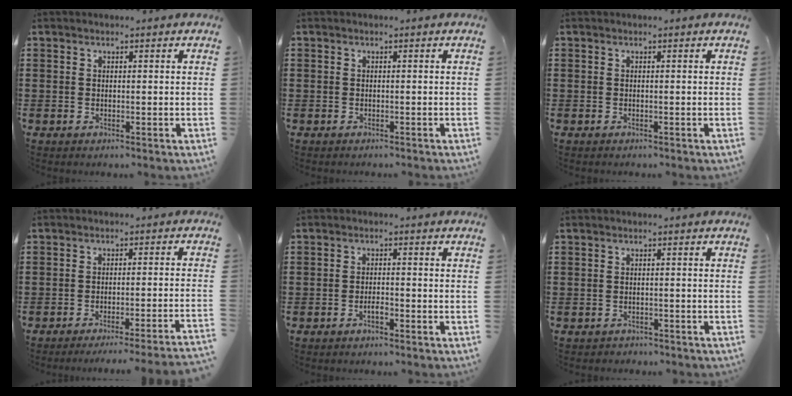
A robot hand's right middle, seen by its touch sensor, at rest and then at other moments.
{"total": 0.6, "force": [-0.5, 0.3, -0.1], "torque": [0.002, 0.004, -0.013]}
{"total": 0.0}
{"total": 3.2, "force": [-2.8, -0.7, 1.3], "torque": [-0.021, -0.006, -0.060]}
{"total": 1.7, "force": [-1.1, 0.4, 1.2], "torque": [-0.025, 0.000, -0.019]}
{"total": 1.0, "force": [-1.0, 0.3, -0.1], "torque": [-0.003, 0.002, -0.023]}